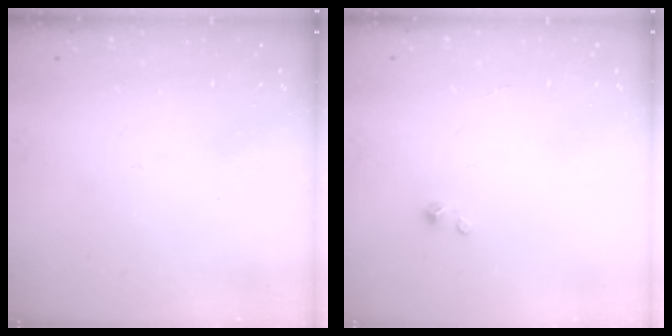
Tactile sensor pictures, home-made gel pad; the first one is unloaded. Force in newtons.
{"total": 0.7, "press": 0.7, "slide": 0.1}